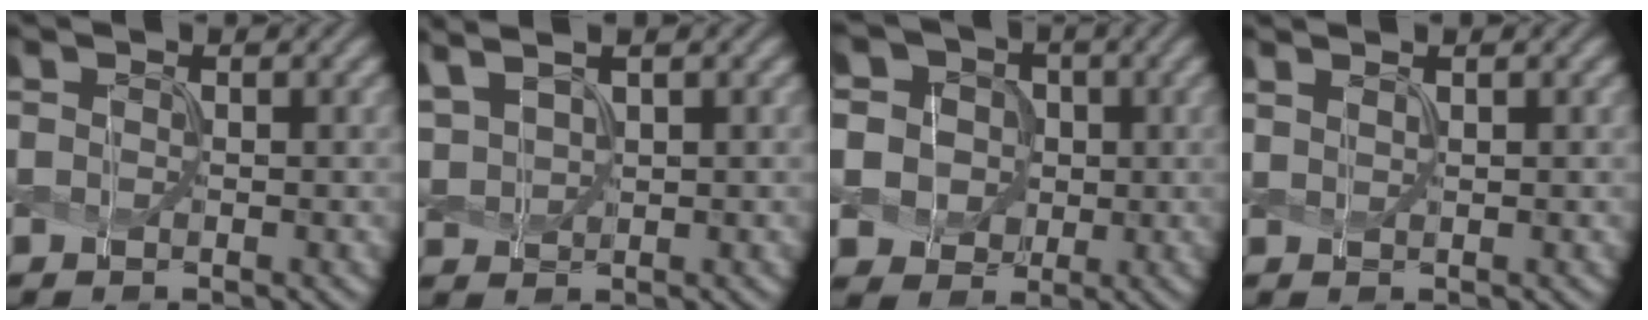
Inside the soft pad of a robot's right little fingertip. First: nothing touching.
{"total": 4.2, "force": [2.8, 1.8, 2.6], "torque": [-0.079, 0.019, 0.057]}
{"total": 8.9, "force": [2.5, 7.9, 3.4], "torque": [-0.089, 0.026, 0.030]}
{"total": 1.4, "force": [1.0, 0.4, 0.9], "torque": [-0.011, -0.003, 0.011]}